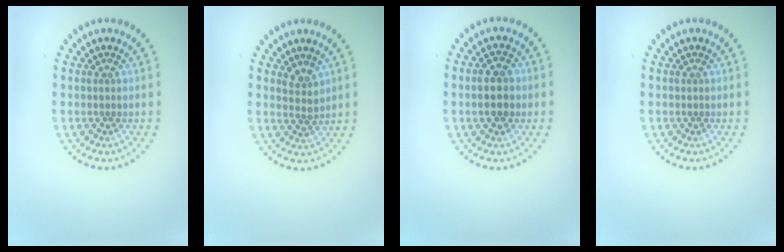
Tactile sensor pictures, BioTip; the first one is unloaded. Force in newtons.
{"total": 1.7, "press": 1.3, "slide": 1.1}
{"total": 2.9, "press": 2.9, "slide": 0.1}
{"total": 0.0}